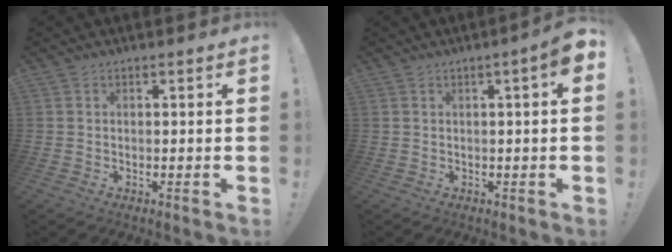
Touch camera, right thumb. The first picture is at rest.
{"total": 4.2, "force": [1.2, 0.1, 4.0], "torque": [-0.066, -0.007, 0.017]}